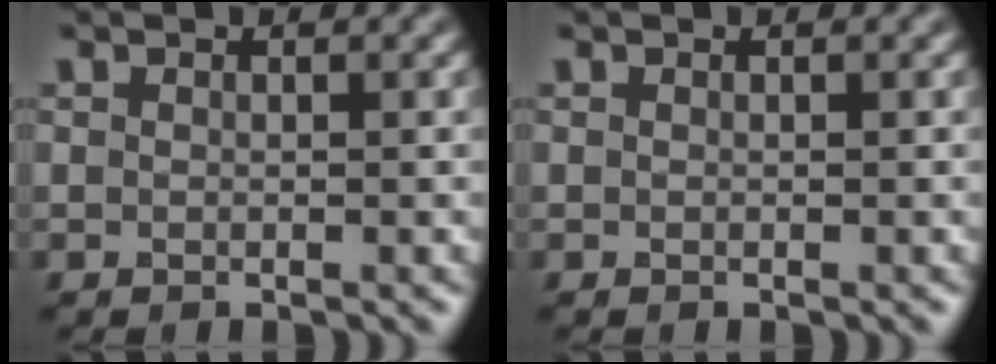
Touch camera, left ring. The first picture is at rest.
{"total": 0.0}